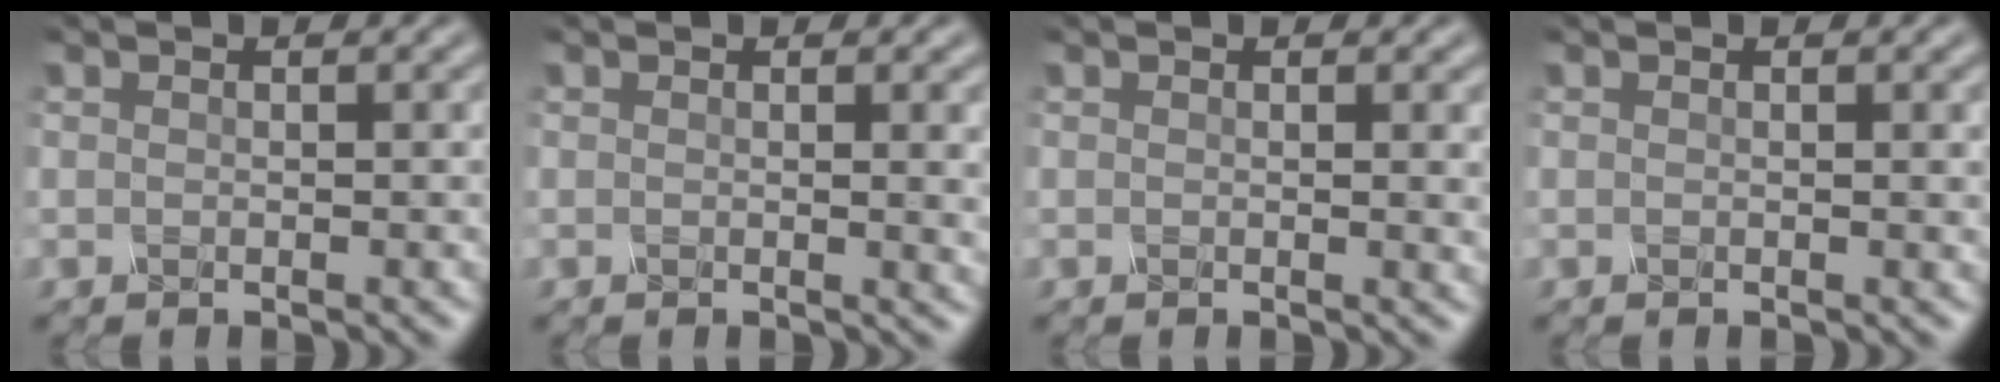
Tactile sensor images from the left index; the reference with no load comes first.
{"total": 2.9, "force": [0.3, 1.0, 2.7], "torque": [-0.023, 0.000, 0.000]}
{"total": 1.7, "force": [0.2, 0.5, 1.6], "torque": [-0.013, 0.000, -0.003]}
{"total": 1.0, "force": [0.1, 0.3, 1.0], "torque": [-0.008, 0.002, -0.002]}